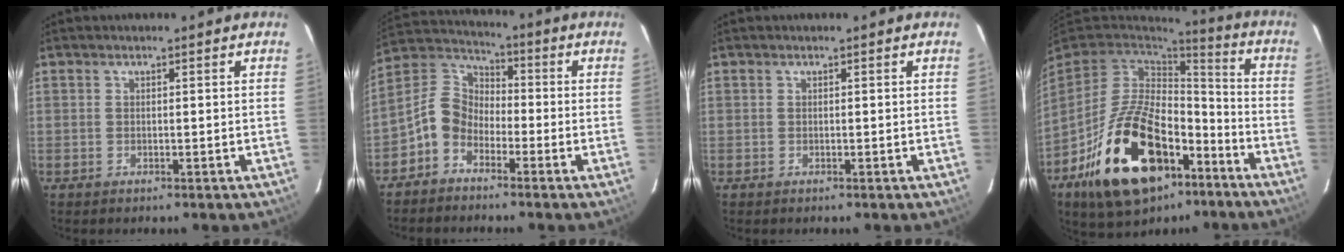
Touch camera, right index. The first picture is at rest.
{"total": 7.7, "force": [-4.3, 5.4, 3.4], "torque": [-0.075, 0.024, -0.099]}
{"total": 0.0}
{"total": 25.1, "force": [-12.7, 13.5, 17.0], "torque": [-0.327, 0.001, -0.194]}